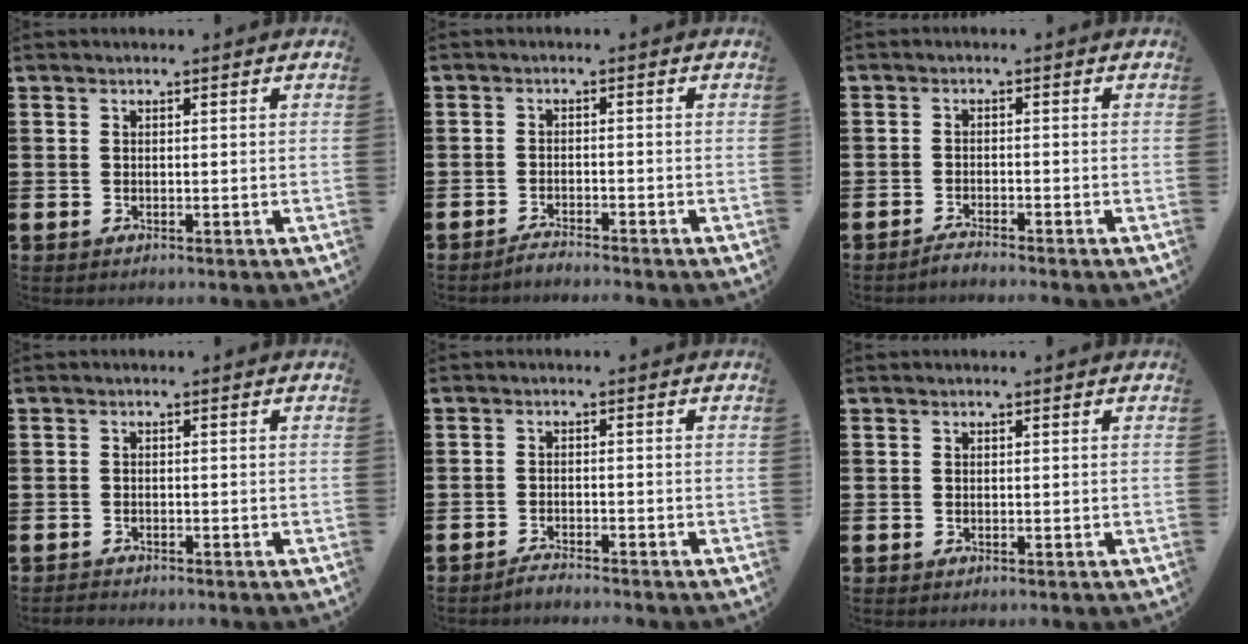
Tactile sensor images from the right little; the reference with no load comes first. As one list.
[{"total": 1.6, "force": [-1.6, -0.2, 0.1], "torque": [-0.004, 0.003, -0.033]}, {"total": 1.5, "force": [-1.4, -0.1, 0.3], "torque": [-0.006, -0.001, -0.027]}, {"total": 0.8, "force": [-0.8, 0.1, 0.0], "torque": [-0.002, -0.002, -0.016]}, {"total": 1.6, "force": [-1.5, -0.1, 0.1], "torque": [-0.004, 0.003, -0.031]}, {"total": 0.0}]